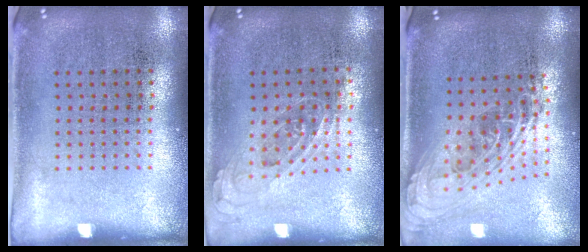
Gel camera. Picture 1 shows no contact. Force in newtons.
{"total": 0.7, "press": 0.6, "slide": 0.3}
{"total": 2.2, "press": 1.6, "slide": 1.4}